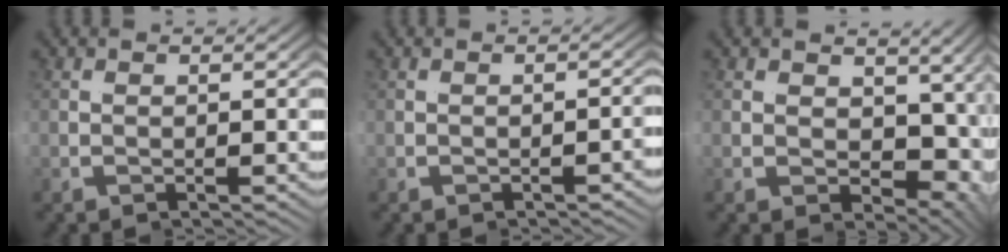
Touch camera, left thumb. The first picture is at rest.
{"total": 1.0, "force": [-0.2, -1.0, 0.0], "torque": [-0.005, 0.007, -0.006]}
{"total": 7.6, "force": [0.9, 5.0, 5.6], "torque": [-0.081, -0.006, 0.020]}